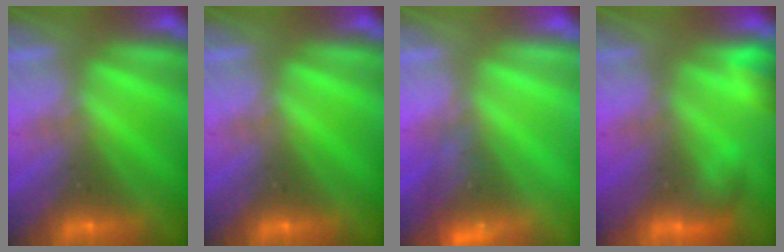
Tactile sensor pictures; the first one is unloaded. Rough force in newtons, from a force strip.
{"total": 0.0}
{"total": 2.6}
{"total": 4.8}